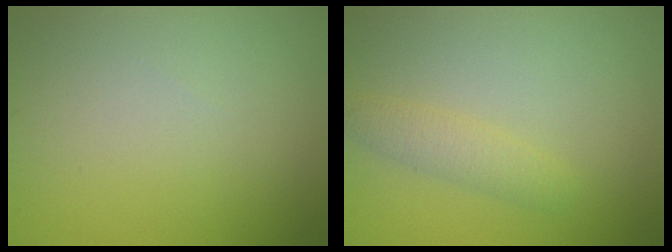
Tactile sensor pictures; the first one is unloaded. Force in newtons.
{"total": 2.0, "press": 2.0, "slide": 0.1}